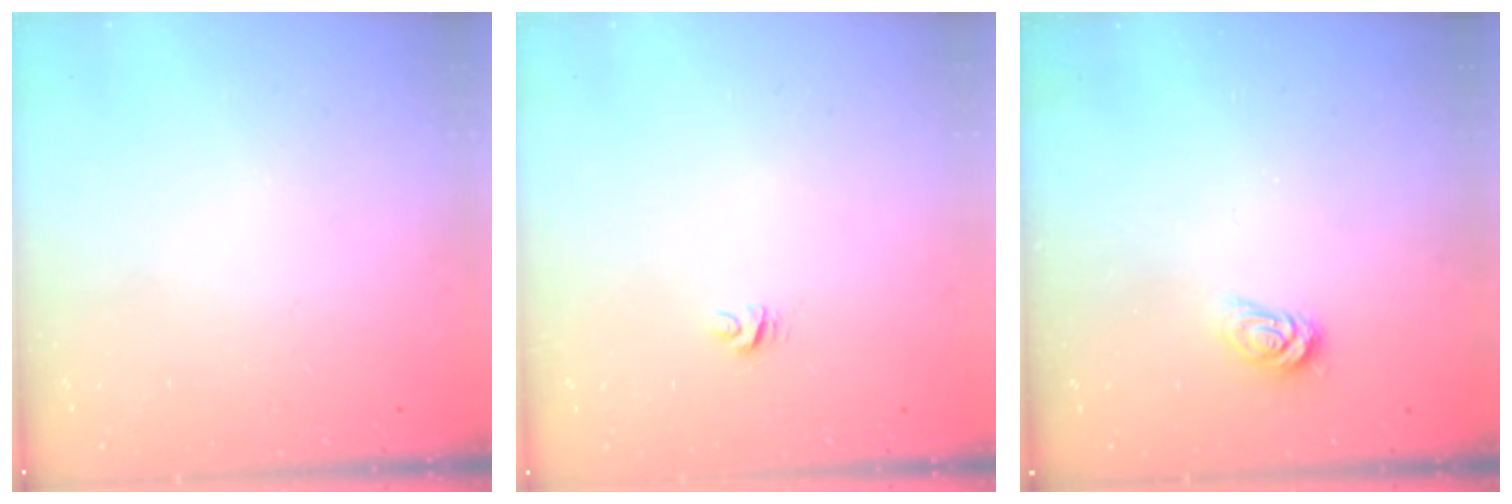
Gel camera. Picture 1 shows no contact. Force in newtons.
{"total": 3.7, "press": 3.7, "slide": 0.2}
{"total": 4.4, "press": 4.4, "slide": 0.6}